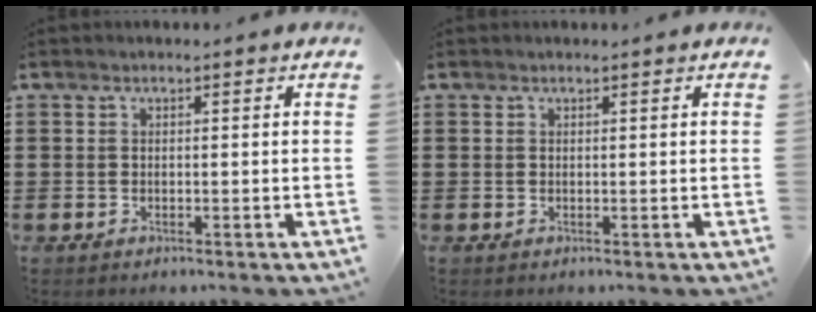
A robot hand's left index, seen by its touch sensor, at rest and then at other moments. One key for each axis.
{"total": 0.0}